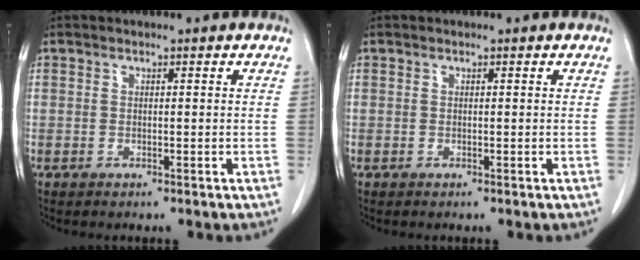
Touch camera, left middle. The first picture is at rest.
{"total": 0.0}